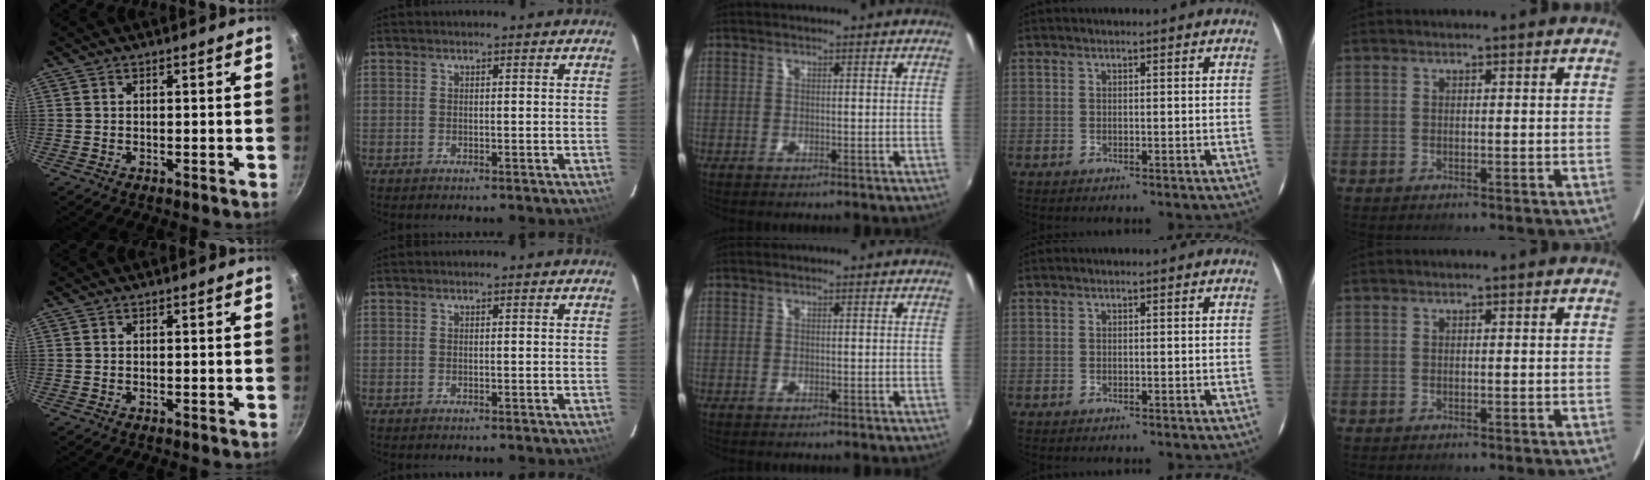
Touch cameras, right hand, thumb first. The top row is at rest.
{}